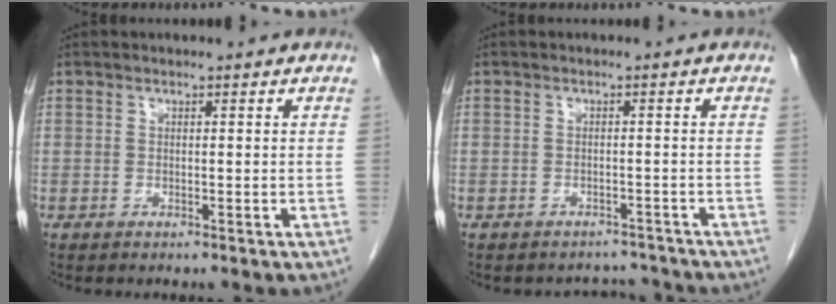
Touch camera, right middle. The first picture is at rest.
{"total": 3.6, "force": [-3.3, 1.1, -0.7], "torque": [0.013, 0.008, -0.043]}